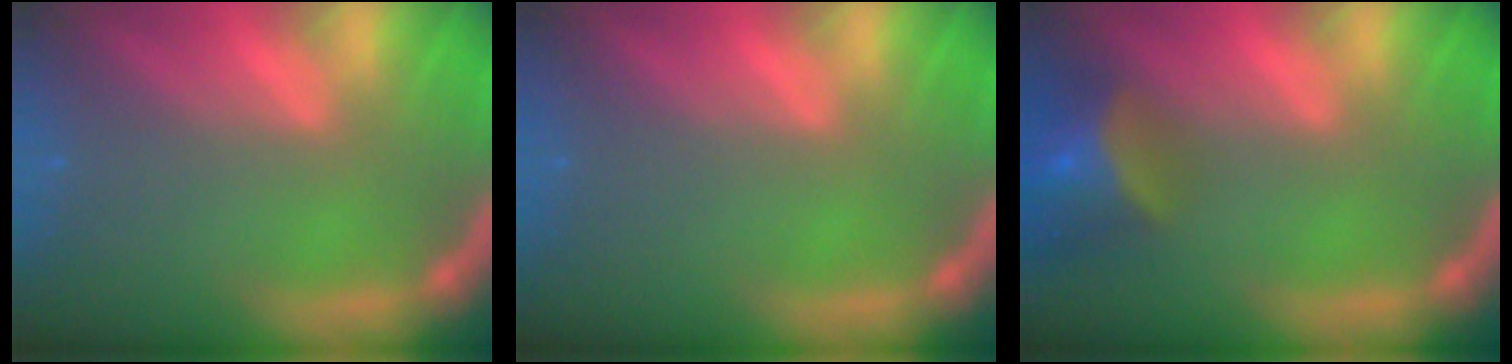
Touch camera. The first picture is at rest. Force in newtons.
{"total": 0.0}
{"total": 5.9}